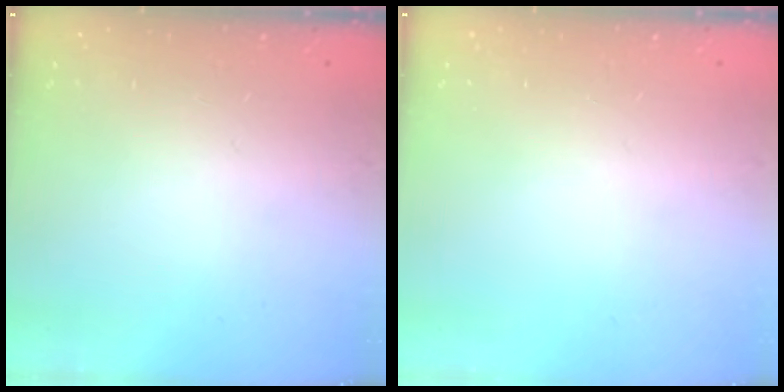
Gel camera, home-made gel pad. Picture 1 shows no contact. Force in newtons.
{"total": 0.0}